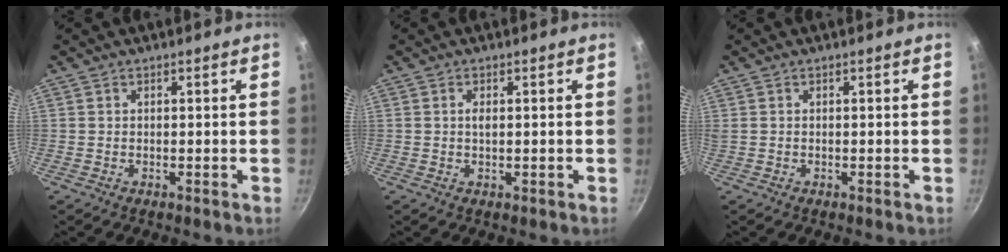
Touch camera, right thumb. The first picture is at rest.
{"total": 1.4, "force": [0.2, 0.5, 1.2], "torque": [-0.020, 0.000, 0.003]}
{"total": 0.0}